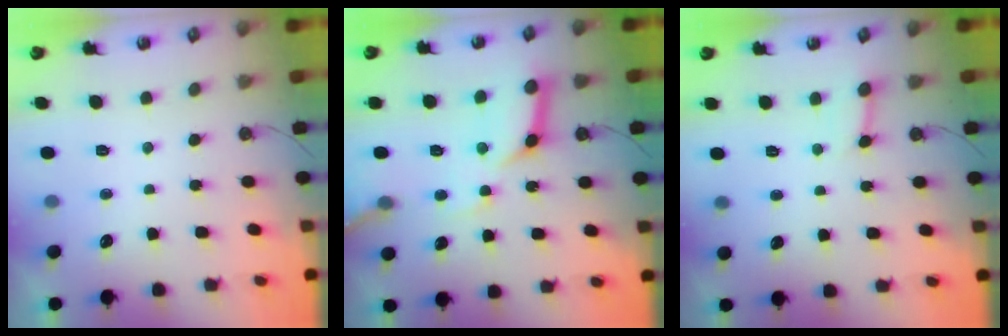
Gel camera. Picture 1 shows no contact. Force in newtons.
{"total": 17.0, "press": 16.9, "slide": 2.4}
{"total": 2.9, "press": 2.9, "slide": 0.4}